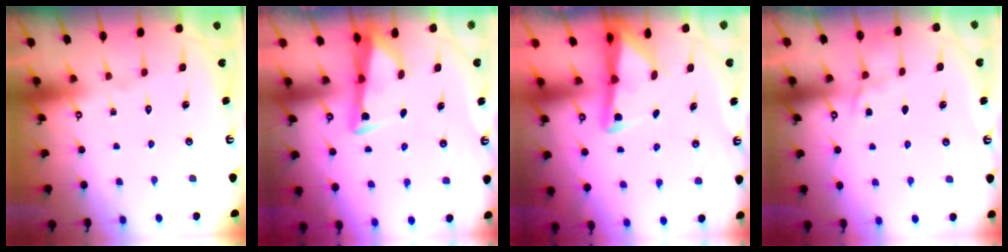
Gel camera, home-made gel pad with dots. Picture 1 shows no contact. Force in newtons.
{"total": 3.5, "press": 3.5, "slide": 0.3}
{"total": 3.0, "press": 3.0, "slide": 0.3}
{"total": 4.2, "press": 4.2, "slide": 0.6}